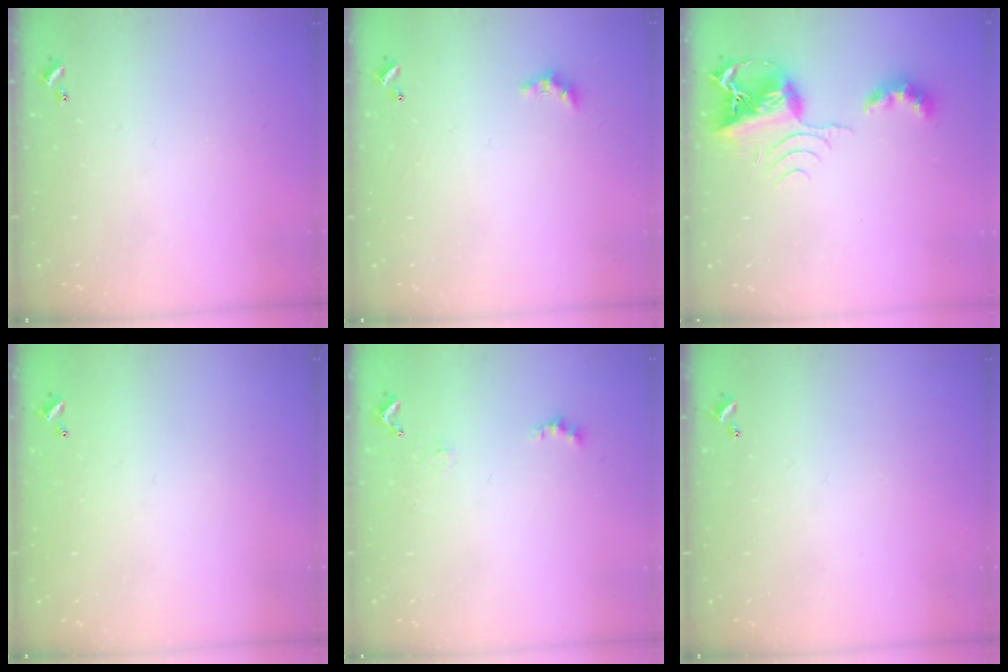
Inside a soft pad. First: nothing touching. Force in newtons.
{"total": 2.0, "press": 1.9, "slide": 0.6}
{"total": 8.6, "press": 8.5, "slide": 1.1}
{"total": 2.9, "press": 2.9, "slide": 0.1}
{"total": 2.1, "press": 2.0, "slide": 0.5}
{"total": 0.0}